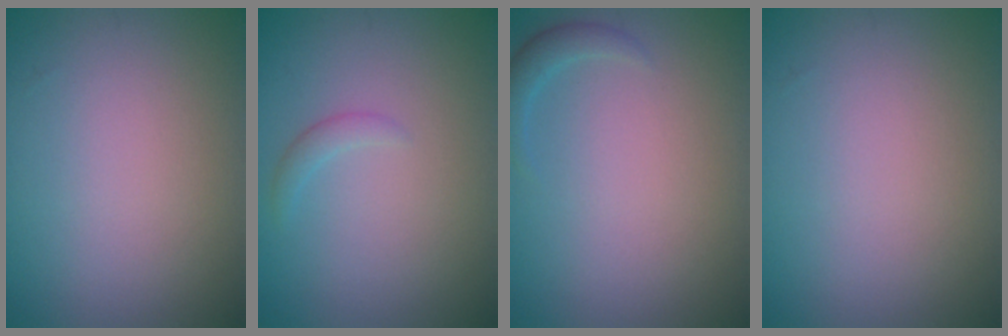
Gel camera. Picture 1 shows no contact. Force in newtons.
{"total": 1.0, "press": 0.9, "slide": 0.2}
{"total": 1.2, "press": 1.2, "slide": 0.1}
{"total": 0.0}